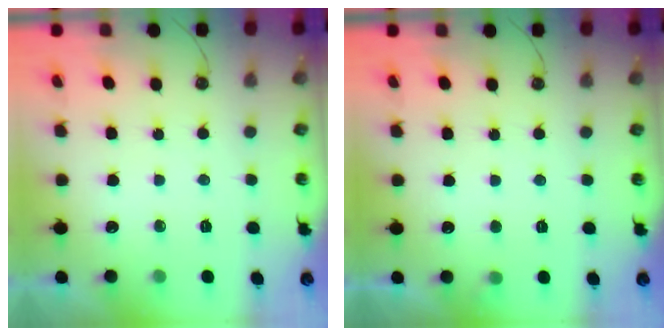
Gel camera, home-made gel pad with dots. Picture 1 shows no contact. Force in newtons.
{"total": 2.6, "press": 2.6, "slide": 0.4}